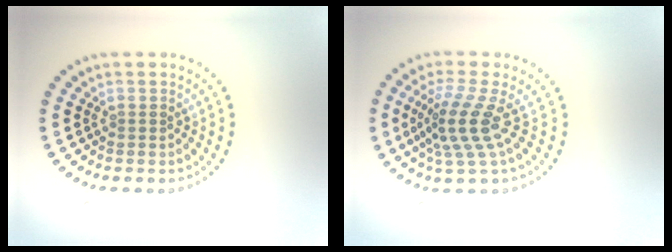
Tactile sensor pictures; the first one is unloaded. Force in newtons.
{"total": 4.1, "press": 2.9, "slide": 2.9}